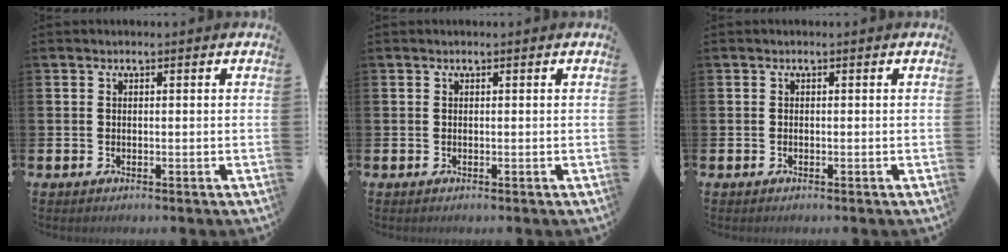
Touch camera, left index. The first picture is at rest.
{"total": 0.0}
{"total": 0.0}